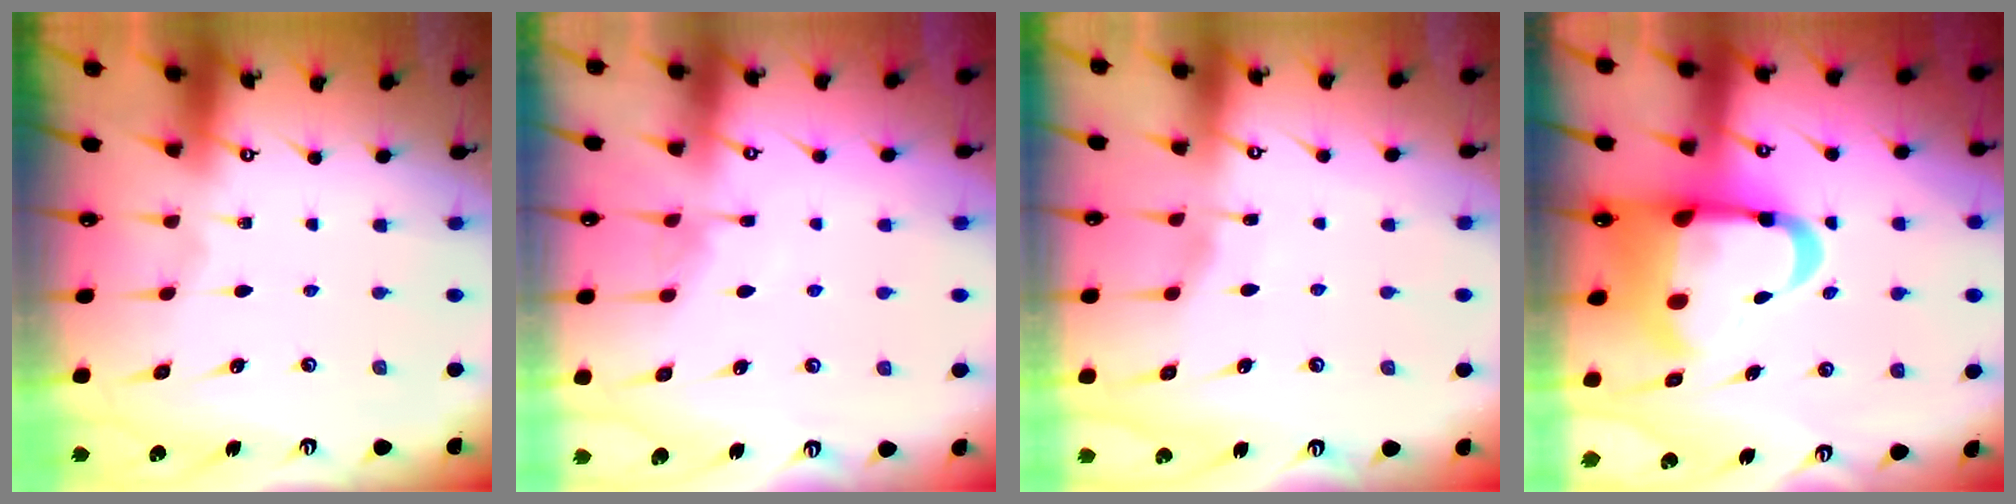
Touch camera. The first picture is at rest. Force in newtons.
{"total": 5.6, "press": 5.5, "slide": 0.7}
{"total": 2.6, "press": 2.5, "slide": 0.4}
{"total": 18.0, "press": 17.5, "slide": 4.0}